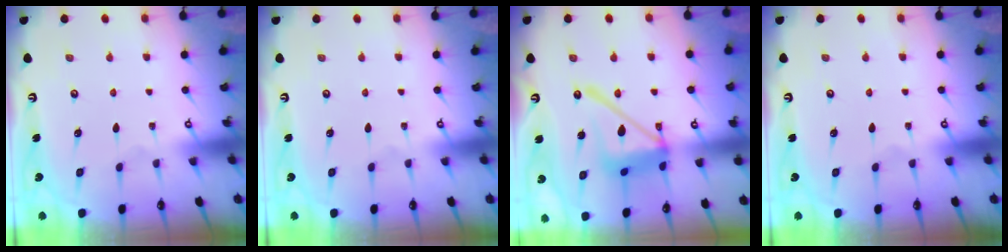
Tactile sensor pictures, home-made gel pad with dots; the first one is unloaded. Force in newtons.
{"total": 0.0}
{"total": 17.1, "press": 17.1, "slide": 1.6}
{"total": 0.0}